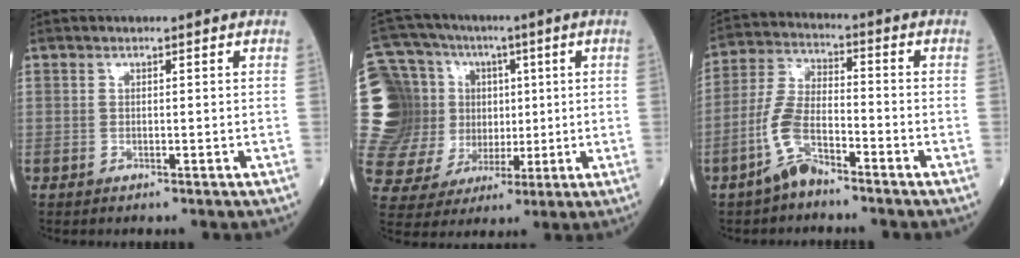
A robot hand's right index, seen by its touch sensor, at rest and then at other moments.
{"total": 24.3, "force": [3.4, 20.1, 13.2], "torque": [-0.325, 0.066, 0.081]}
{"total": 7.4, "force": [-4.6, 2.6, 5.2], "torque": [-0.121, 0.004, -0.095]}